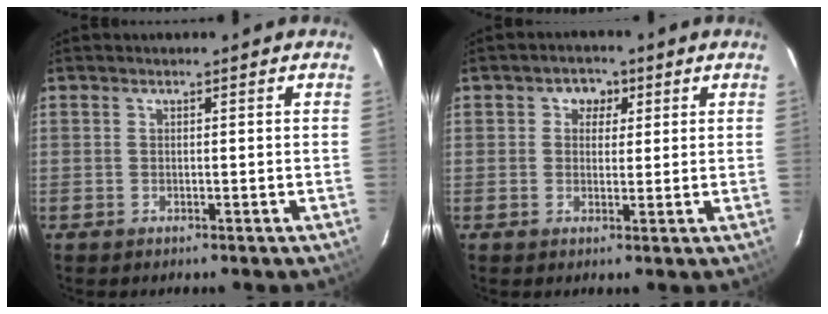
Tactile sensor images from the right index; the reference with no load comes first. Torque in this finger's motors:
{"motor_torque": [0.05, -0.03, 0.06, 0.01]}